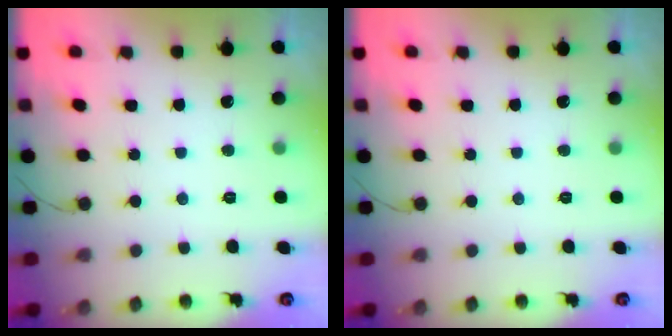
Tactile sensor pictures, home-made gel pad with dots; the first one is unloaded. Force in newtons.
{"total": 0.0}